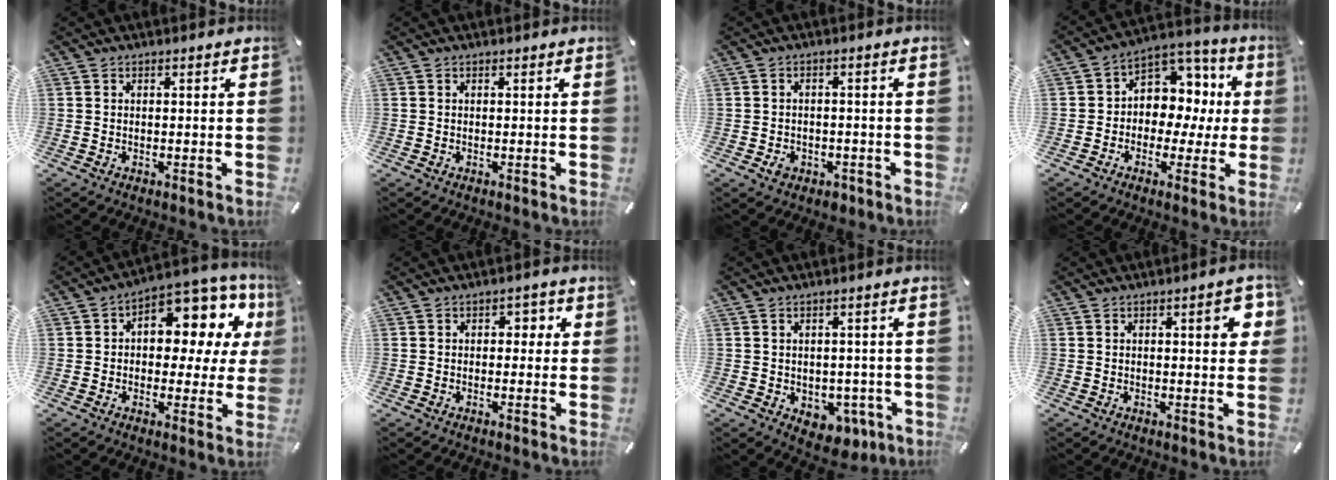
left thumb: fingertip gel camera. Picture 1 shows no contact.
{"total": 0.0}
{"total": 3.6, "force": [-1.5, 2.8, 1.6], "torque": [-0.017, 0.003, -0.027]}
{"total": 10.0, "force": [0.7, 8.9, 4.5], "torque": [-0.058, -0.019, 0.019]}
{"total": 11.0, "force": [4.6, 6.7, 7.4], "torque": [-0.093, -0.049, 0.078]}
{"total": 1.2, "force": [-0.1, 1.0, 0.7], "torque": [-0.007, 0.004, -0.008]}
{"total": 5.1, "force": [-1.3, 4.3, 2.4], "torque": [-0.021, 0.006, -0.021]}
{"total": 6.3, "force": [1.3, 2.1, 5.8], "torque": [-0.069, -0.007, 0.012]}